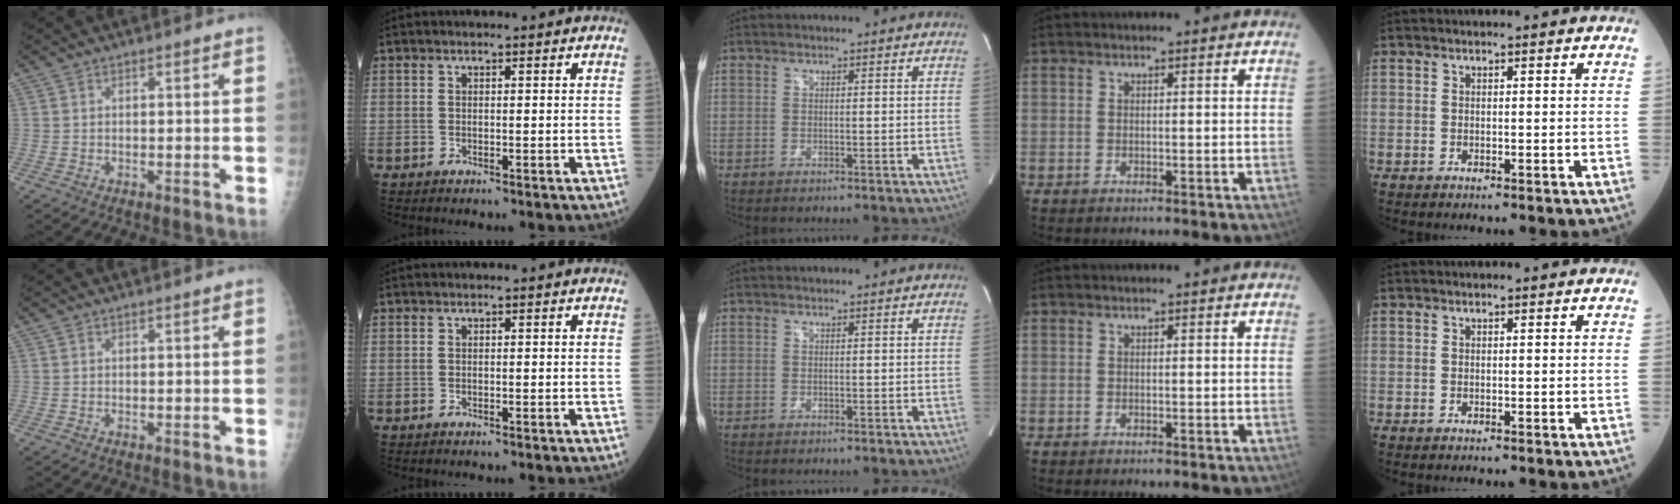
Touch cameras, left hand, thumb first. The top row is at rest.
{}